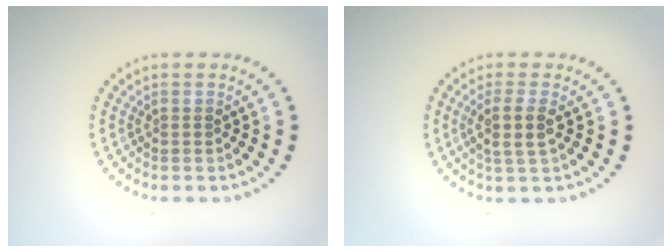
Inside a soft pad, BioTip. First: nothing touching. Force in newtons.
{"total": 2.5, "press": 2.2, "slide": 1.2}